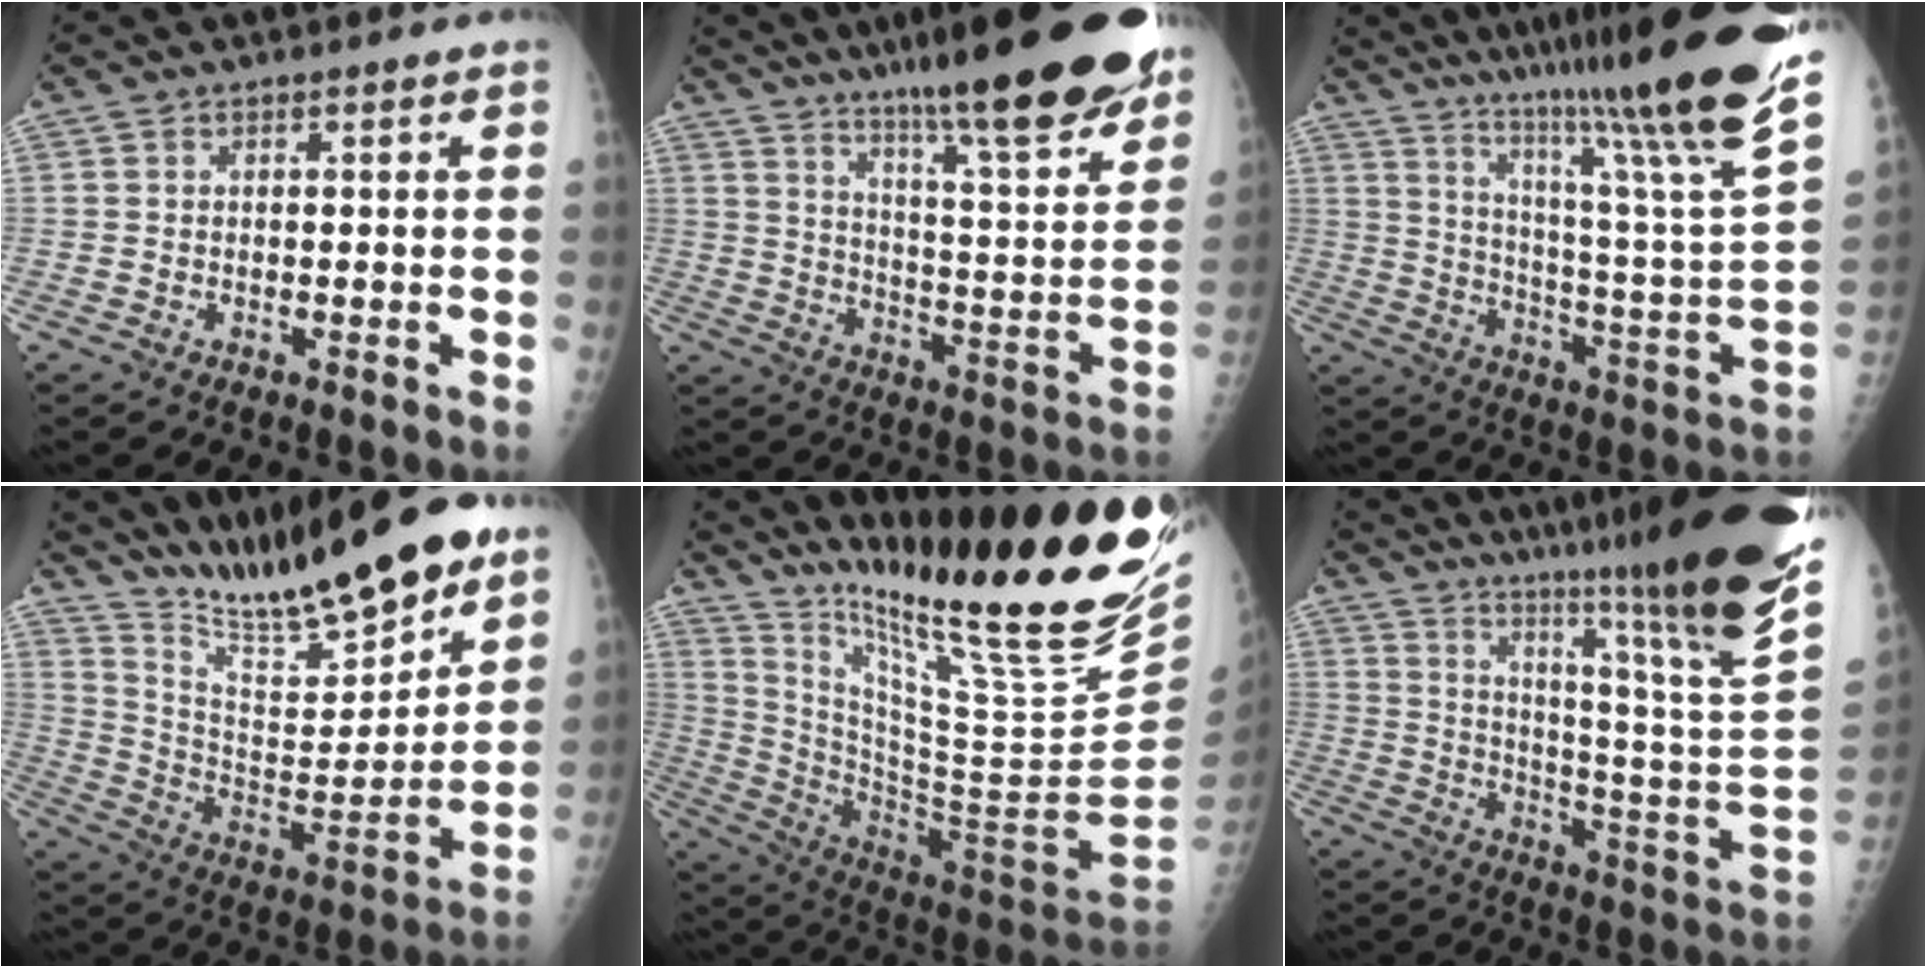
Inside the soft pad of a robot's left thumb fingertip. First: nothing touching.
{"total": 29.0, "force": [21.2, 4.4, 19.2], "torque": [-0.266, -0.088, 0.308]}
{"total": 34.1, "force": [24.0, 2.8, 24.1], "torque": [-0.326, -0.117, 0.349]}
{"total": 22.4, "force": [18.2, 3.7, 12.6], "torque": [-0.176, -0.095, 0.312]}
{"total": 33.0, "force": [22.7, 4.1, 23.6], "torque": [-0.349, -0.130, 0.363]}
{"total": 36.3, "force": [25.1, 3.7, 26.0], "torque": [-0.298, -0.125, 0.355]}